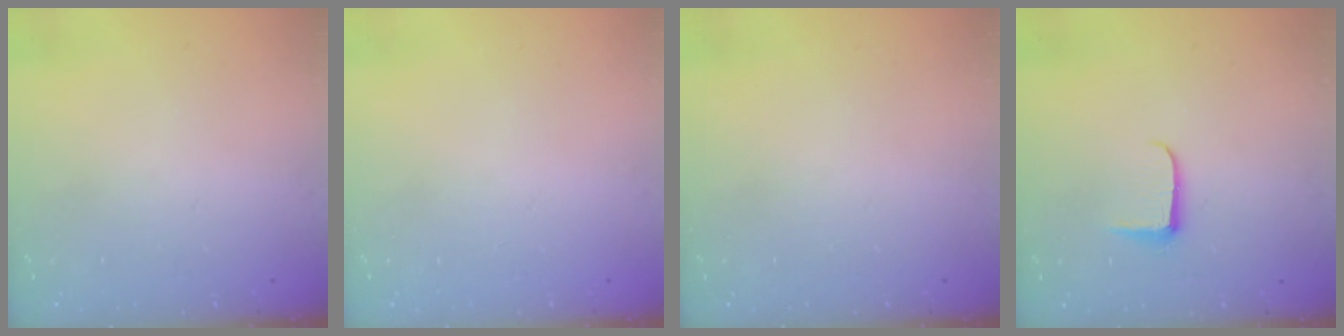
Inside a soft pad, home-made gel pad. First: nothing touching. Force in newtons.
{"total": 0.0}
{"total": 0.0}
{"total": 6.2, "press": 6.1, "slide": 0.8}